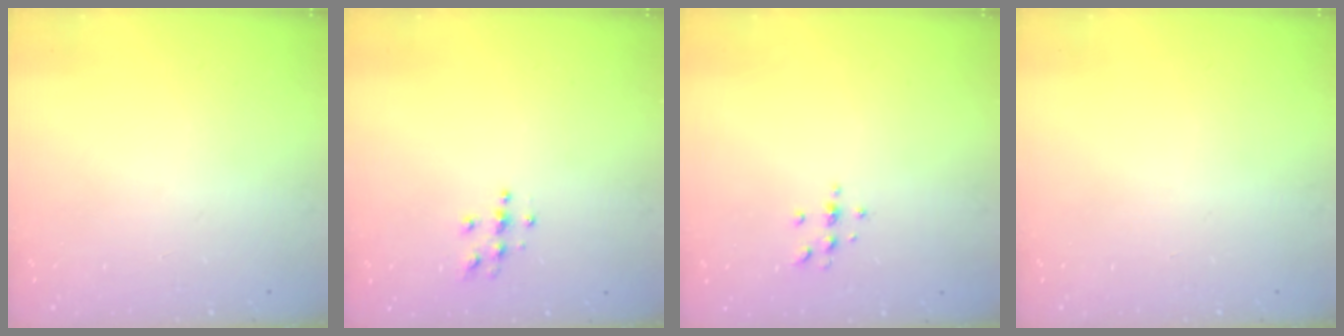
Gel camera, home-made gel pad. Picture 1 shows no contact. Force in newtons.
{"total": 3.9, "press": 3.9, "slide": 0.1}
{"total": 4.0, "press": 4.0, "slide": 0.4}
{"total": 0.0}